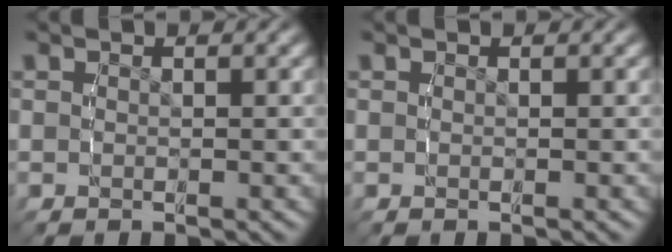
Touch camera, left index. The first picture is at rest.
{"total": 0.0}